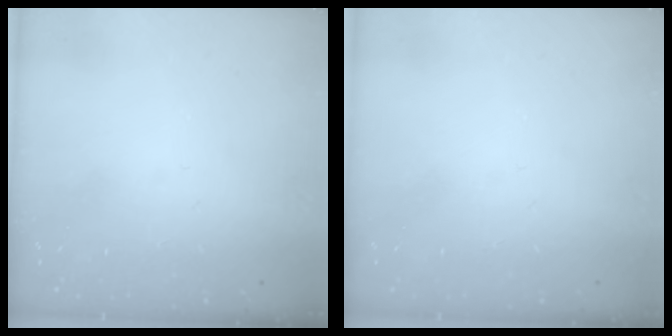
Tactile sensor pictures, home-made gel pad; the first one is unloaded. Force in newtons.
{"total": 0.0}